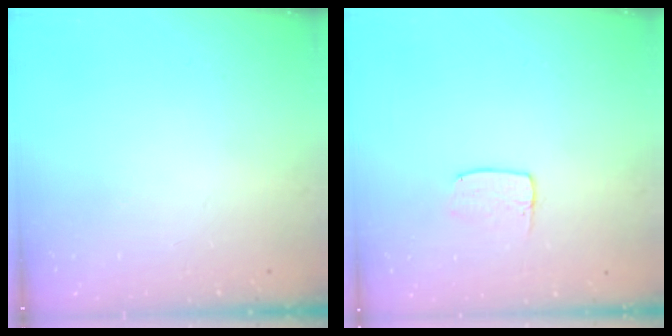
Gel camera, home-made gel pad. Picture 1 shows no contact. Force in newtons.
{"total": 3.4, "press": 3.3, "slide": 0.3}